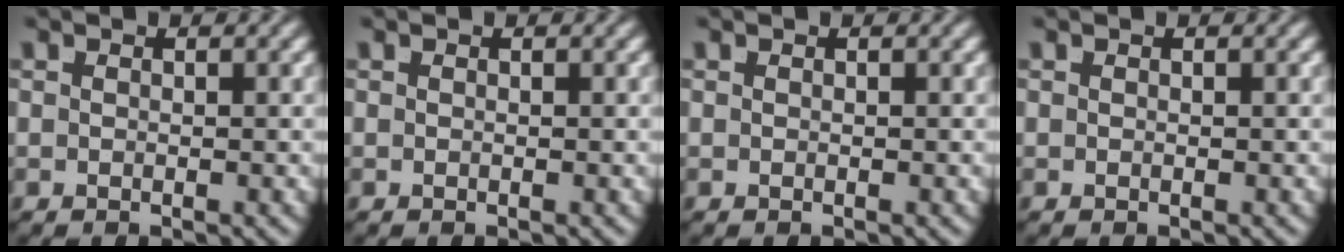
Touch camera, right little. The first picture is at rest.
{"total": 0.0}
{"total": 0.0}
{"total": 0.0}